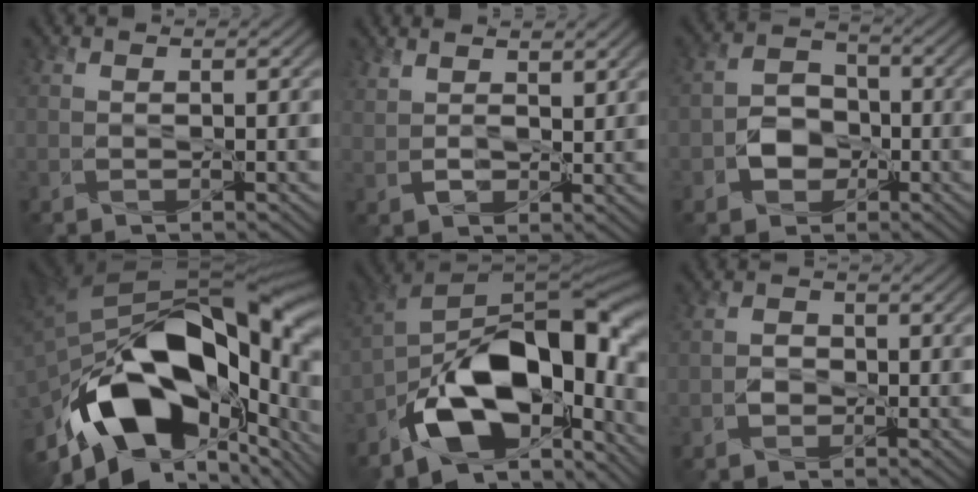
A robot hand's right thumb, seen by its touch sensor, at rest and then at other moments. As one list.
[{"total": 3.7, "force": [2.4, 2.0, 2.1], "torque": [-0.052, -0.002, 0.051]}, {"total": 4.6, "force": [-1.7, 3.7, 2.1], "torque": [-0.030, 0.004, -0.034]}, {"total": 20.3, "force": [-5.6, 12.8, 14.7], "torque": [-0.294, -0.030, -0.074]}, {"total": 16.7, "force": [-7.5, 8.8, 12.0], "torque": [-0.184, -0.018, -0.144]}, {"total": 1.7, "force": [-0.8, 1.4, 0.6], "torque": [-0.010, -0.001, -0.016]}]